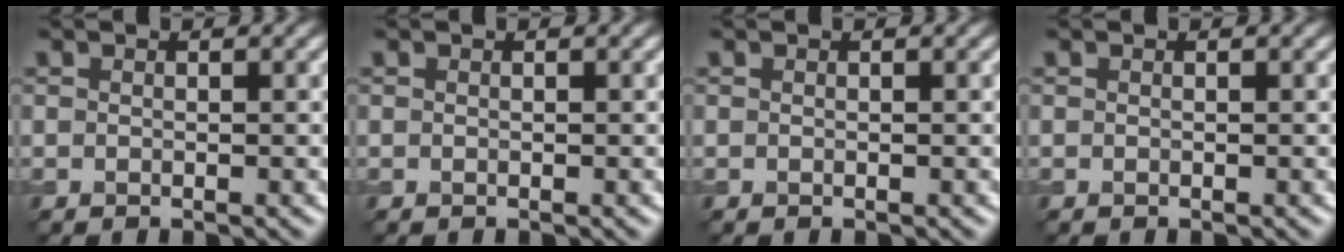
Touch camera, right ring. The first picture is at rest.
{"total": 0.0}
{"total": 0.0}
{"total": 0.0}